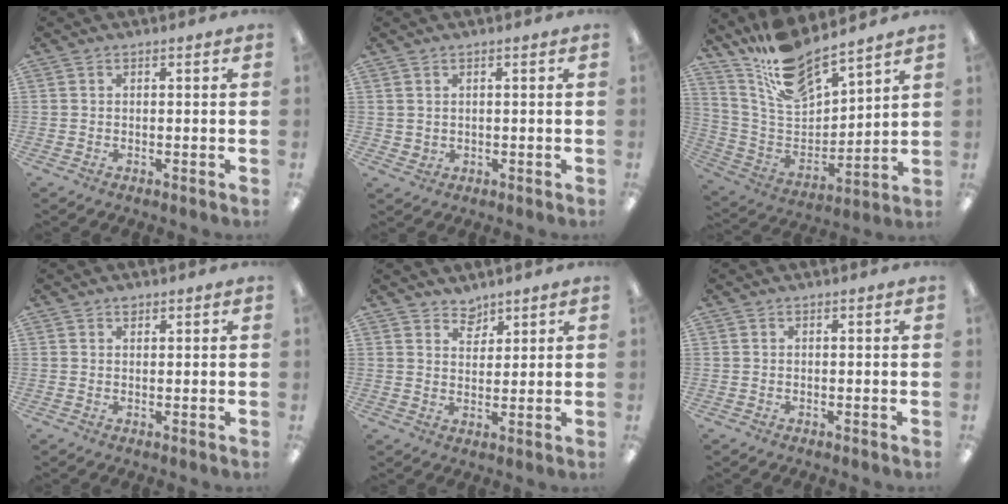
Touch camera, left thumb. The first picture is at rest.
{"total": 1.8, "force": [1.2, 1.2, 0.5], "torque": [-0.011, 0.001, 0.022]}
{"total": 15.3, "force": [13.8, 3.7, 5.6], "torque": [-0.132, -0.100, 0.249]}
{"total": 1.3, "force": [1.0, 0.6, 0.5], "torque": [-0.004, -0.003, 0.016]}
{"total": 4.1, "force": [3.7, 1.7, 0.2], "torque": [0.003, -0.025, 0.068]}
{"total": 0.0}